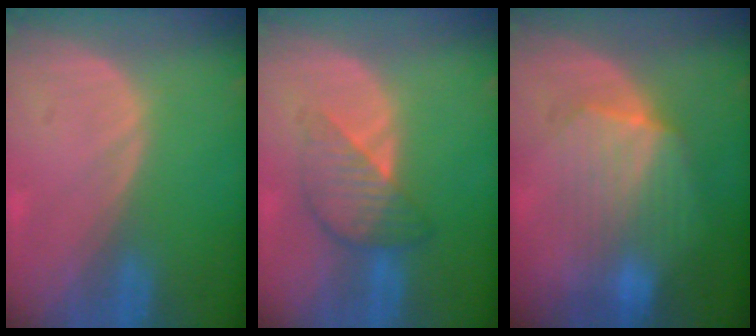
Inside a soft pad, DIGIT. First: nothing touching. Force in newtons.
{"total": 5.5, "press": 5.4, "slide": 0.4}
{"total": 7.1, "press": 6.9, "slide": 1.3}